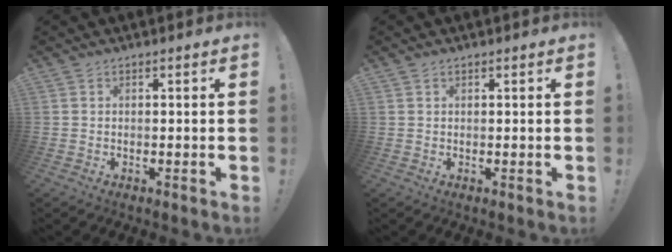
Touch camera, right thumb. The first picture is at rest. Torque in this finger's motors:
{"motor_torque": [-0.17, 0.07, -0.07, 0.01, -0.01]}